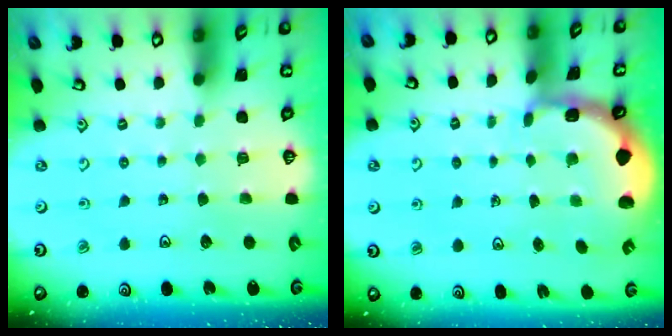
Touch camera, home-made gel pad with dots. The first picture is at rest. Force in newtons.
{"total": 1.5, "press": 1.2, "slide": 0.7}